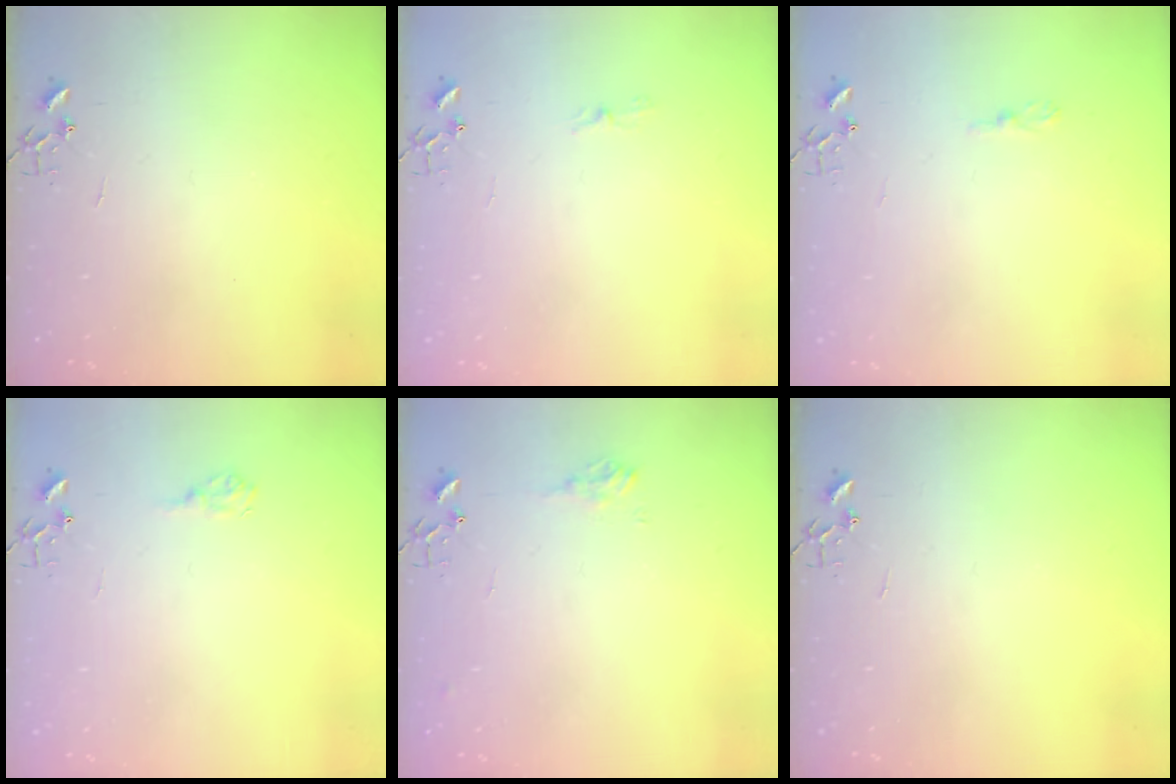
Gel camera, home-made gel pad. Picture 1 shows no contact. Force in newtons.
{"total": 3.5, "press": 3.5, "slide": 0.3}
{"total": 3.6, "press": 3.6, "slide": 0.4}
{"total": 6.8, "press": 6.8, "slide": 0.9}
{"total": 8.5, "press": 8.4, "slide": 0.8}
{"total": 0.0}